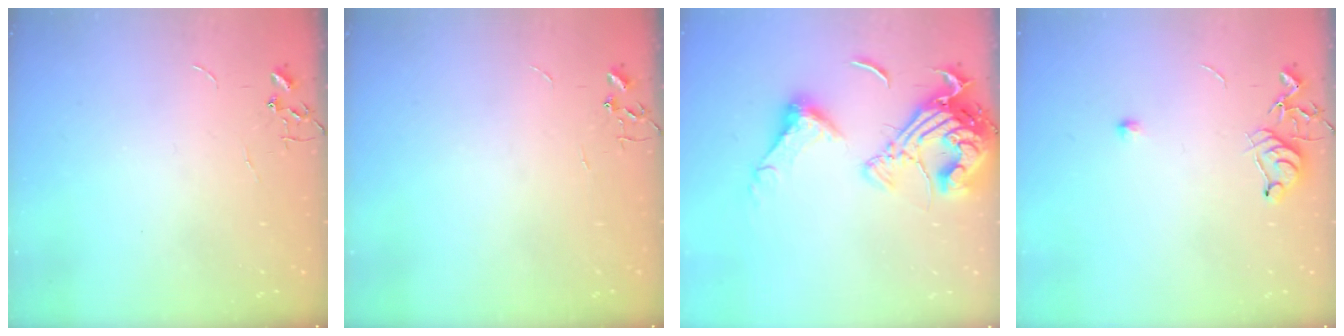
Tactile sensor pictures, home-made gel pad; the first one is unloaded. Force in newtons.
{"total": 0.0}
{"total": 19.0, "press": 18.9, "slide": 1.9}
{"total": 7.1, "press": 7.0, "slide": 1.0}